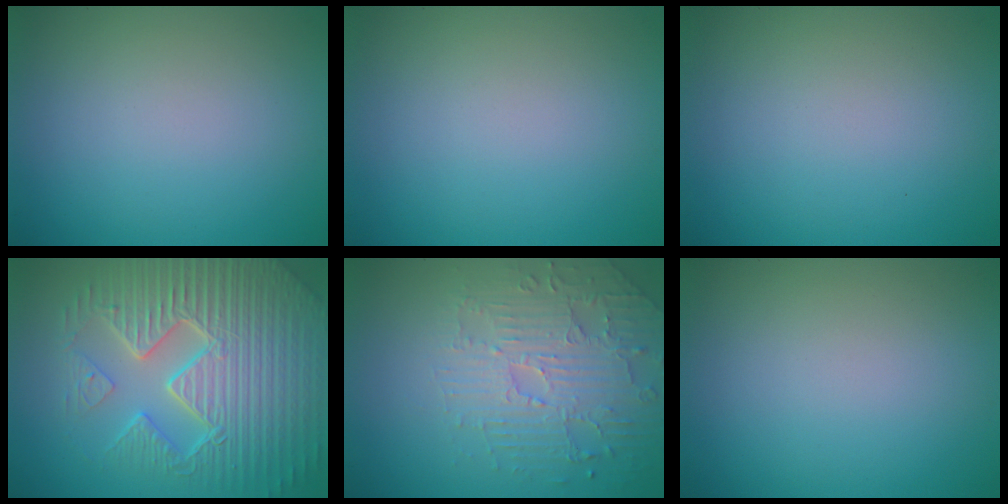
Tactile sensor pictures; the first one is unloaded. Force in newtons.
{"total": 0.0}
{"total": 0.0}
{"total": 10.0, "press": 6.7, "slide": 7.4}
{"total": 4.6, "press": 3.9, "slide": 2.5}
{"total": 0.0}